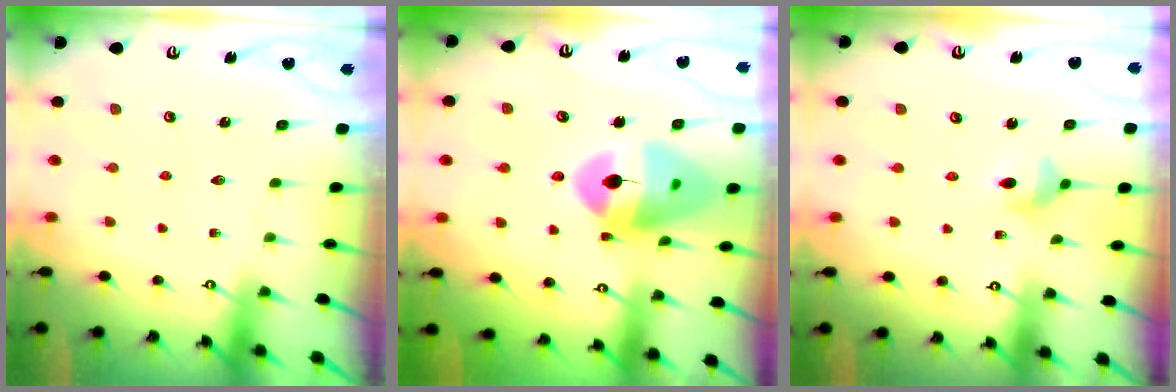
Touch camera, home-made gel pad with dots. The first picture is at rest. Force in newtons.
{"total": 17.4, "press": 17.2, "slide": 2.1}
{"total": 4.8, "press": 4.5, "slide": 1.4}